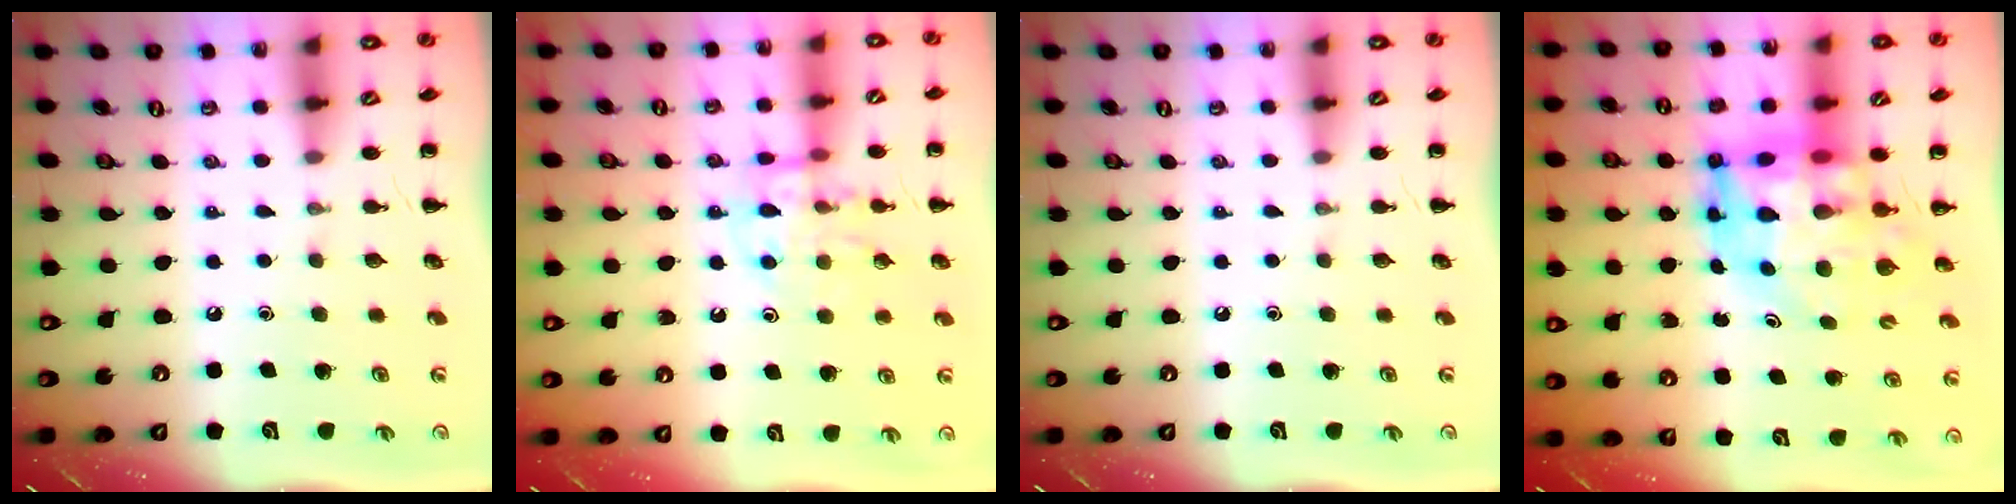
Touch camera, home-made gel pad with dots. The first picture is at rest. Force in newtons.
{"total": 11.1, "press": 11.0, "slide": 1.3}
{"total": 0.0}
{"total": 12.8, "press": 12.3, "slide": 3.7}